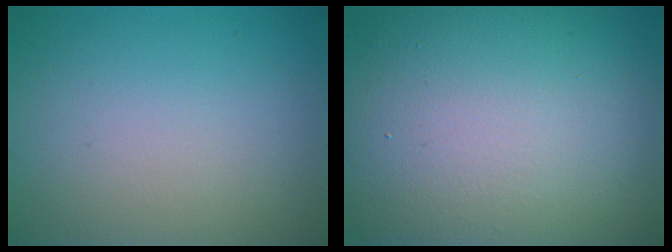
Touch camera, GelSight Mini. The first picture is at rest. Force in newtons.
{"total": 18.7, "press": 18.7, "slide": 1.0}